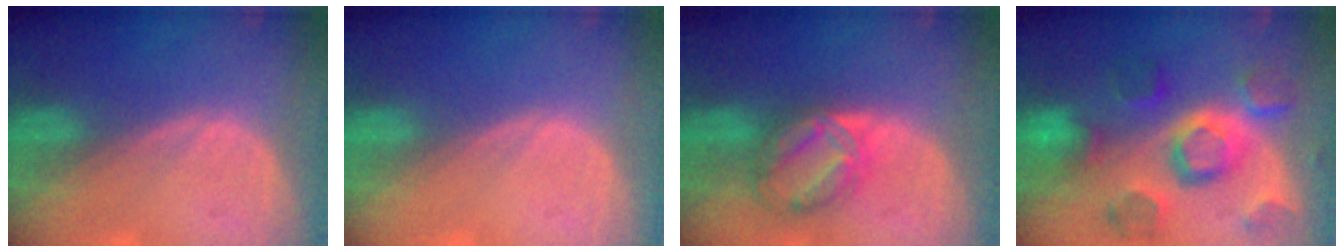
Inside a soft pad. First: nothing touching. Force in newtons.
{"total": 0.0}
{"total": 6.4, "press": 6.4, "slide": 0.4}
{"total": 11.3, "press": 10.0, "slide": 5.3}